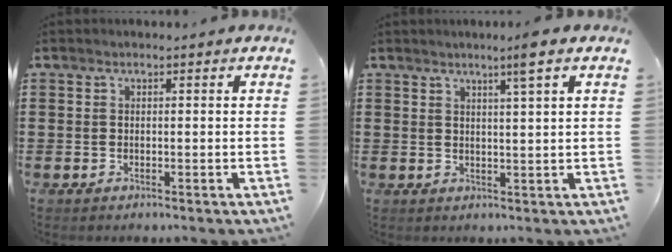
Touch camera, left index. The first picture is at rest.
{"total": 3.8, "force": [2.5, -0.7, 2.8], "torque": [-0.050, -0.005, 0.040]}